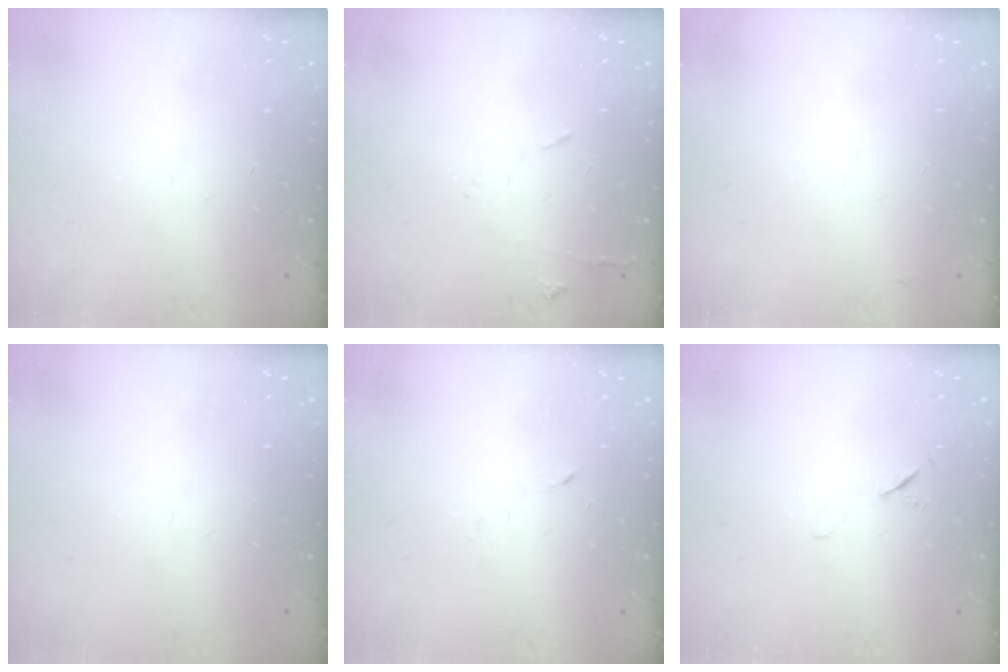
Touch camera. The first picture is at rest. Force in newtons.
{"total": 6.2, "press": 6.1, "slide": 0.8}
{"total": 2.8, "press": 2.8, "slide": 0.4}
{"total": 0.0}
{"total": 3.1, "press": 3.0, "slide": 1.0}
{"total": 4.9, "press": 4.4, "slide": 2.2}